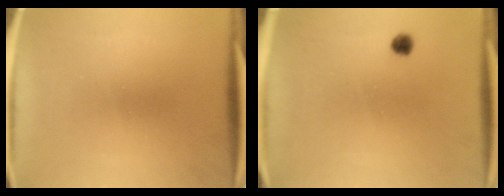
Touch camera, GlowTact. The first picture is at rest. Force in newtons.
{"total": 1.8}